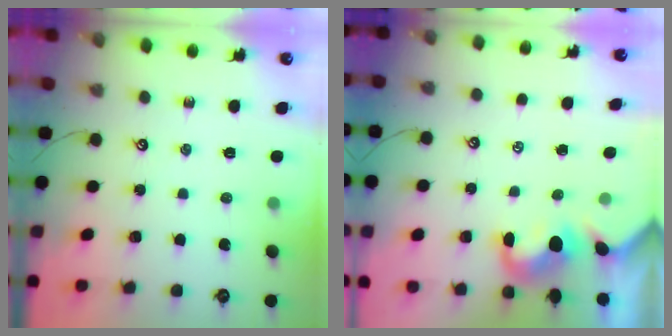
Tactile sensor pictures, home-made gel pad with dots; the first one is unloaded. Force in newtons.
{"total": 1.6, "press": 1.5, "slide": 0.6}